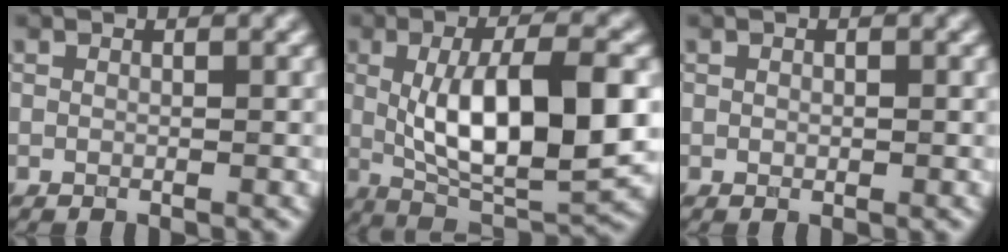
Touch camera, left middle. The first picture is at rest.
{"total": 10.8, "force": [0.3, 3.7, 10.2], "torque": [-0.158, -0.003, 0.008]}
{"total": 0.0}